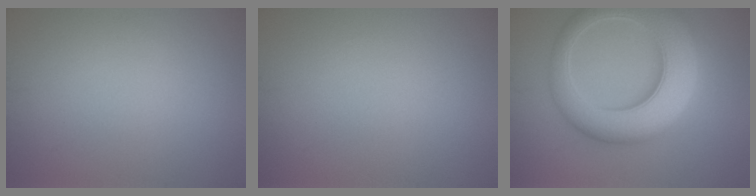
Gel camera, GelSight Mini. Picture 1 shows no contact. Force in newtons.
{"total": 0.0}
{"total": 10.2, "press": 10.2, "slide": 0.2}